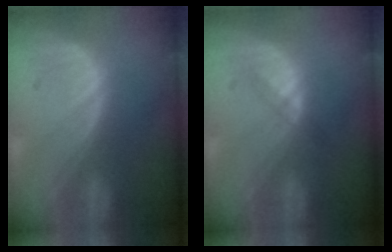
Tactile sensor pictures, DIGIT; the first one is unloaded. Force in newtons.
{"total": 1.5, "press": 1.5, "slide": 0.1}